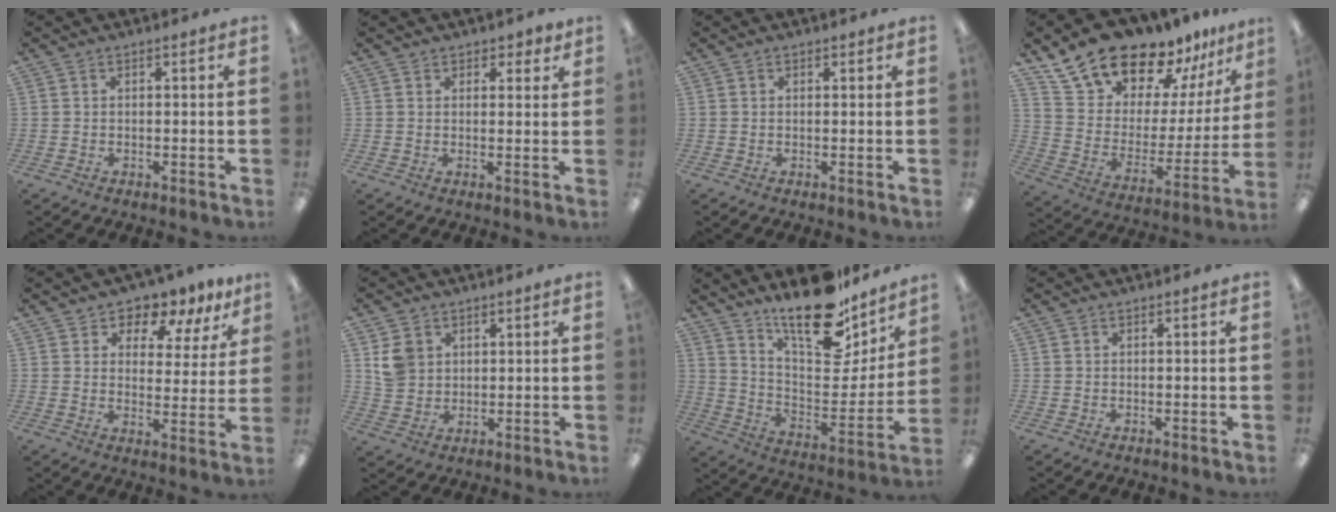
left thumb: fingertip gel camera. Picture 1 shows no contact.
{"total": 2.4, "force": [1.8, 1.6, 0.4], "torque": [0.007, -0.004, 0.031]}
{"total": 0.7, "force": [0.4, 0.5, 0.1], "torque": [0.005, -0.002, 0.006]}
{"total": 19.9, "force": [18.1, 7.0, 4.4], "torque": [-0.103, -0.151, 0.330]}
{"total": 7.6, "force": [6.6, 3.3, 1.8], "torque": [-0.031, -0.054, 0.116]}
{"total": 5.1, "force": [1.9, 4.5, 1.4], "torque": [-0.024, 0.004, 0.034]}
{"total": 21.0, "force": [16.9, 7.6, 9.9], "torque": [-0.144, -0.126, 0.290]}
{"total": 0.0}